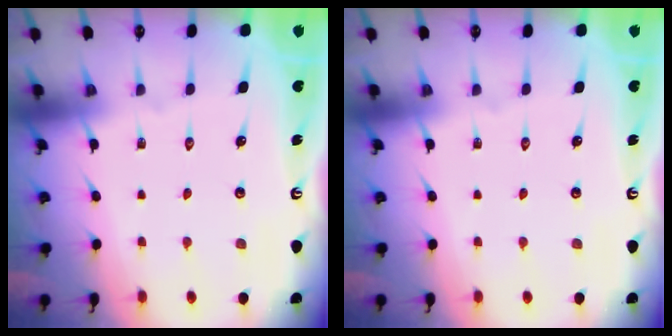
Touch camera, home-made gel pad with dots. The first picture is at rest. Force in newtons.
{"total": 0.0}